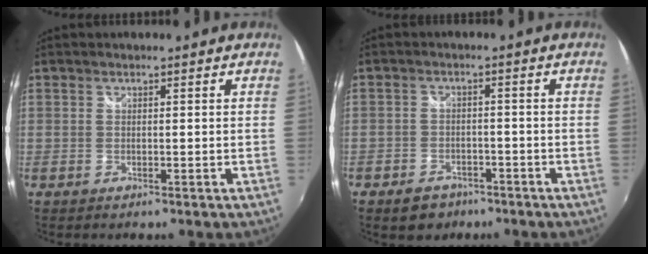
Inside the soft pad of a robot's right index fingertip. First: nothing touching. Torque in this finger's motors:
{"motor_torque": [0.28, -0.30, 0.08, -0.01]}